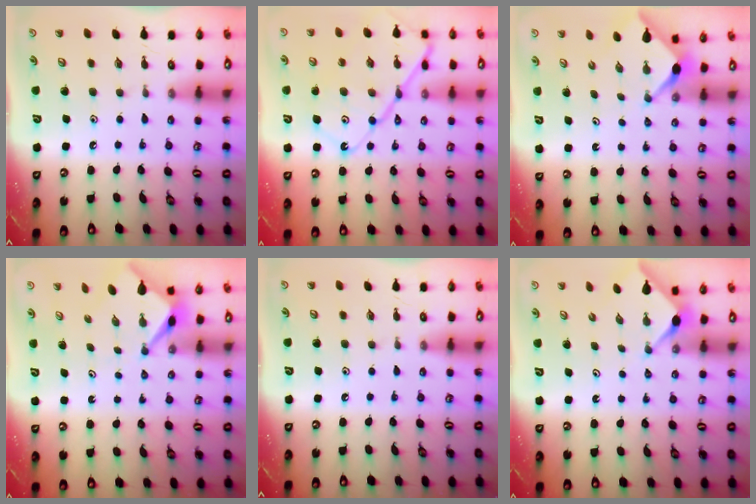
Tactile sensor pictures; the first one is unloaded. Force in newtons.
{"total": 15.5, "press": 15.4, "slide": 1.5}
{"total": 2.5, "press": 2.5, "slide": 0.3}
{"total": 3.0, "press": 3.0, "slide": 0.3}
{"total": 0.0}
{"total": 2.9, "press": 2.9, "slide": 0.4}